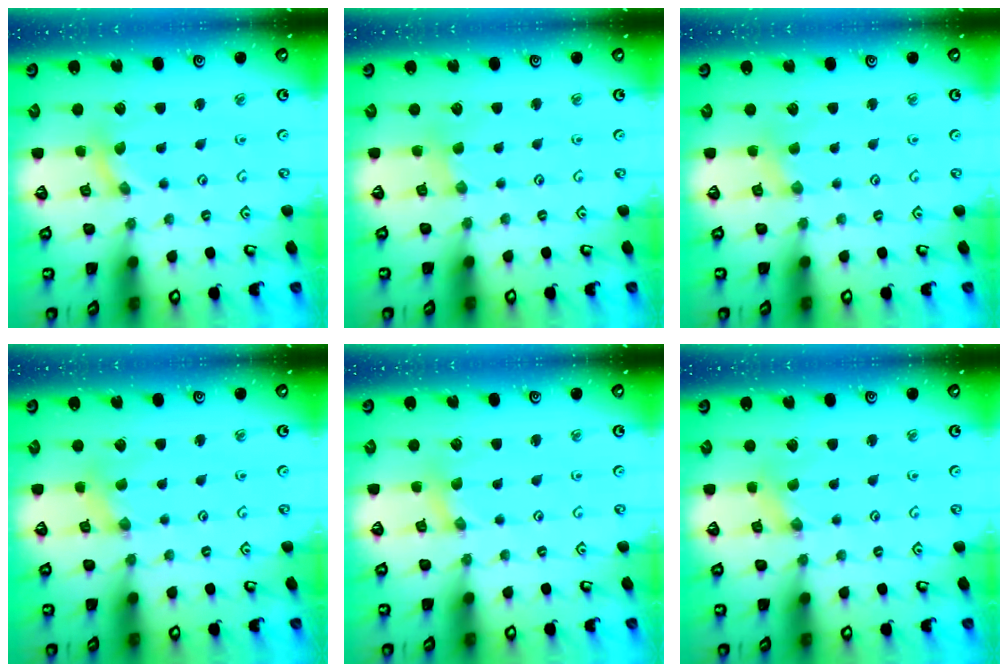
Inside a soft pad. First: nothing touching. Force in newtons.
{"total": 1.9, "press": 1.9, "slide": 0.3}
{"total": 1.9, "press": 1.8, "slide": 0.3}
{"total": 1.0, "press": 1.0, "slide": 0.2}
{"total": 1.4, "press": 1.4, "slide": 0.3}
{"total": 0.0}